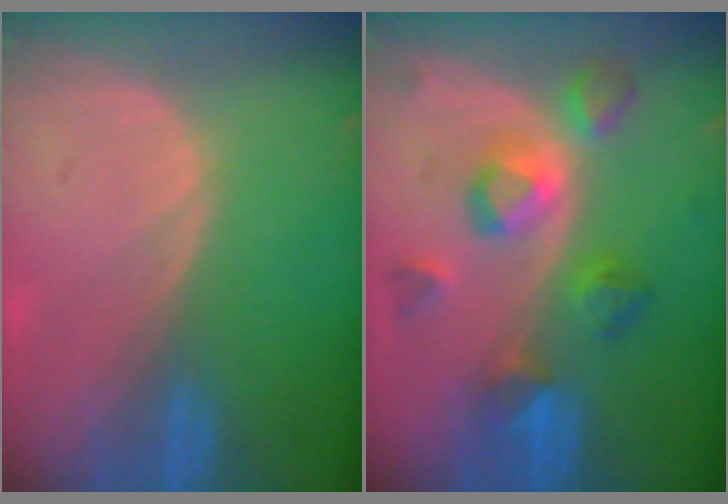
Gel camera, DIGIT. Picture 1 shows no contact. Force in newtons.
{"total": 7.6, "press": 7.5, "slide": 1.4}